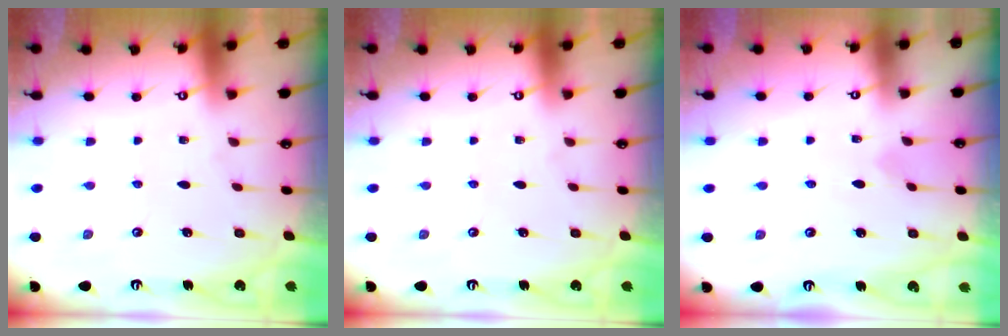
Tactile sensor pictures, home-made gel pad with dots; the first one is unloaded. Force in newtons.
{"total": 0.0}
{"total": 3.1, "press": 3.1, "slide": 0.1}